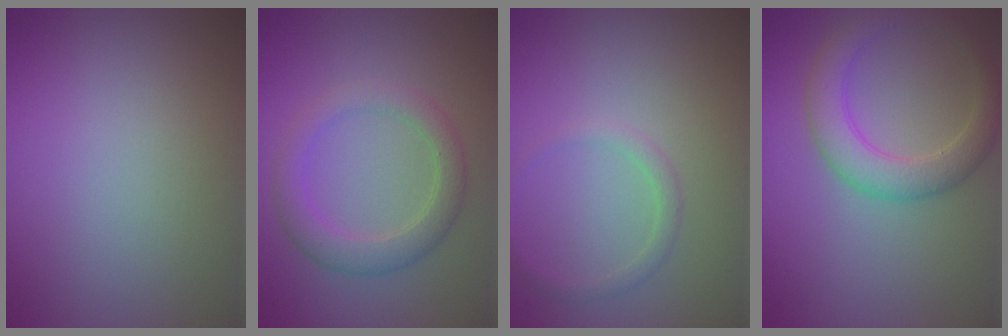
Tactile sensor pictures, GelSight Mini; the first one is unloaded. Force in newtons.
{"total": 3.3, "press": 3.3, "slide": 0.1}
{"total": 1.1, "press": 1.1, "slide": 0.1}
{"total": 4.0, "press": 4.0, "slide": 0.4}